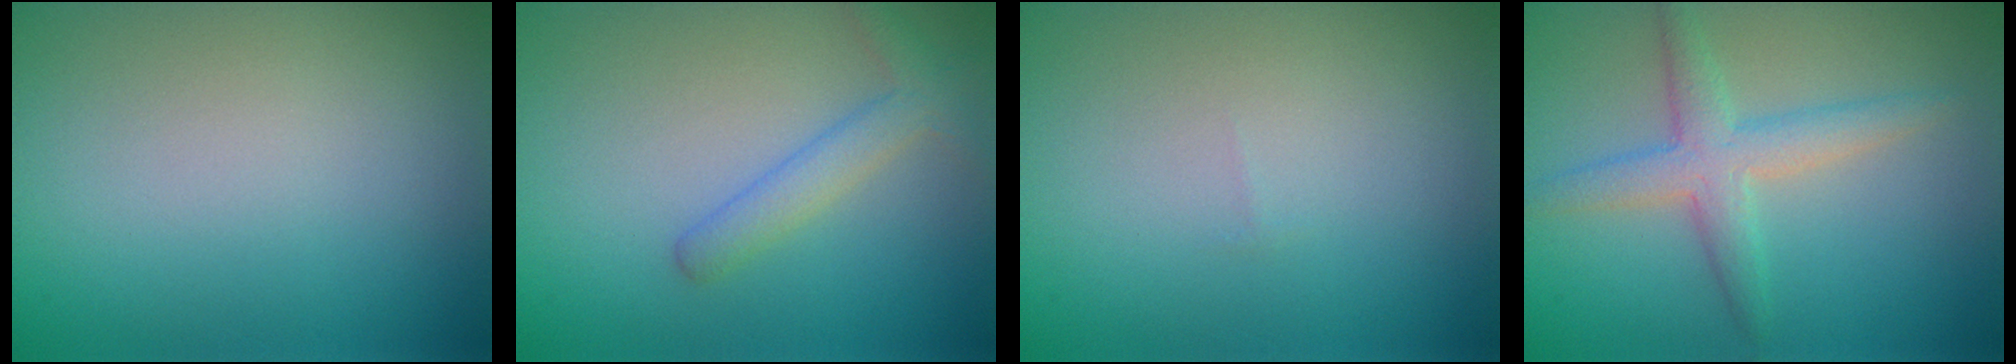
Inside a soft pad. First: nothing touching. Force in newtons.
{"total": 2.4, "press": 2.4, "slide": 0.1}
{"total": 0.0}
{"total": 3.5, "press": 3.5, "slide": 0.1}